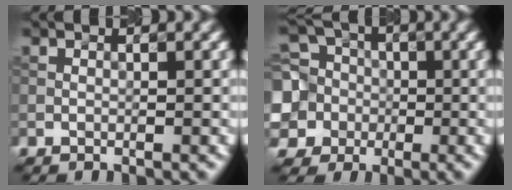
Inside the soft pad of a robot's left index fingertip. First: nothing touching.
{"total": 9.3, "force": [-0.7, 8.7, 3.4], "torque": [-0.099, 0.016, -0.043]}